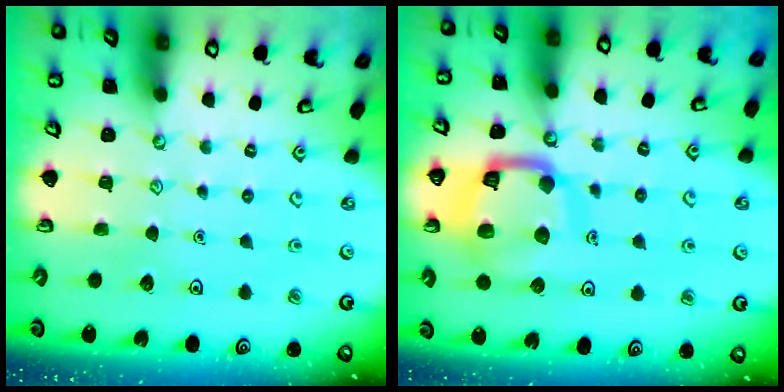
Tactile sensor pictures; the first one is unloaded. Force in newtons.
{"total": 14.8, "press": 14.7, "slide": 1.6}